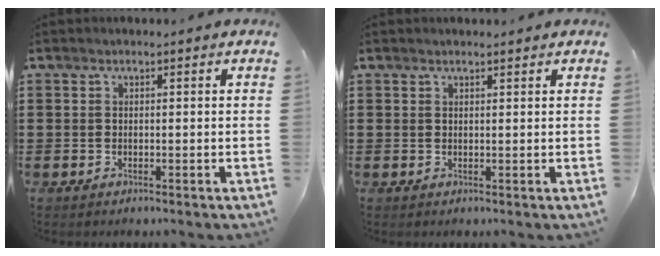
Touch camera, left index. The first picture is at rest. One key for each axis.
{"total": 0.8, "fx": 0.7, "fy": 0.1, "fz": 0.4, "tx": -0.009, "ty": 0.000, "tz": 0.013}